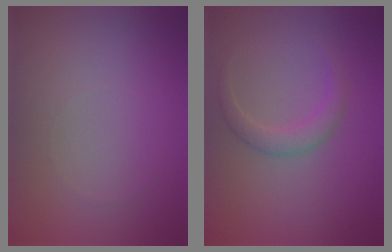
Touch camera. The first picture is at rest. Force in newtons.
{"total": 1.8, "press": 1.8, "slide": 0.2}